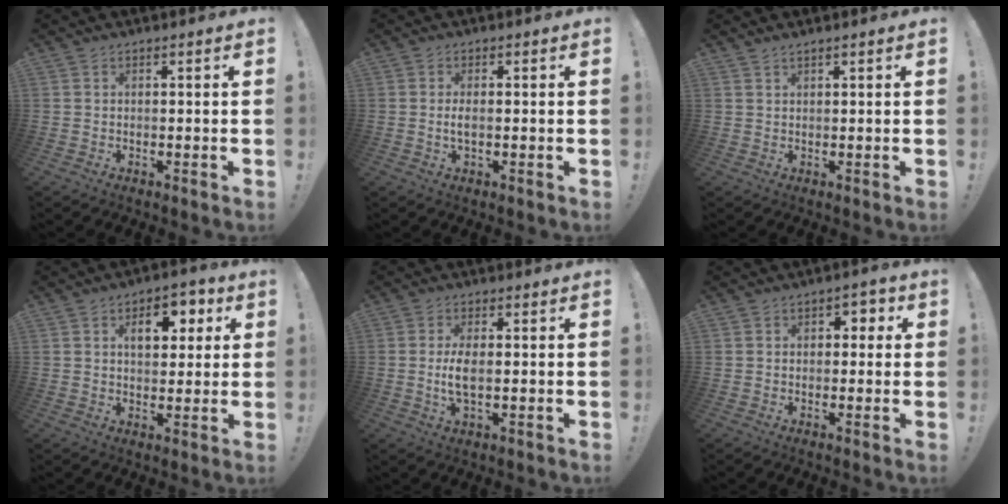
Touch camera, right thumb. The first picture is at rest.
{"total": 2.4, "force": [-0.2, 0.8, 2.3], "torque": [-0.042, -0.003, -0.008]}
{"total": 1.1, "force": [1.0, -0.2, 0.5], "torque": [-0.013, 0.000, 0.019]}
{"total": 9.5, "force": [3.1, 6.0, 6.6], "torque": [-0.079, -0.004, 0.049]}
{"total": 5.9, "force": [-0.1, 2.2, 5.5], "torque": [-0.103, -0.012, -0.006]}
{"total": 3.5, "force": [0.1, 2.9, 1.9], "torque": [-0.012, 0.002, -0.005]}